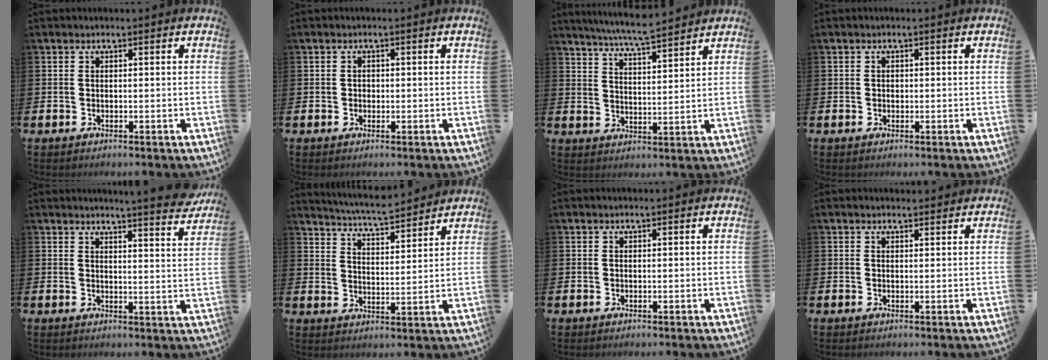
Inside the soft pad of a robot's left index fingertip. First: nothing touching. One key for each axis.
{"total": 0.8, "fx": 0.0, "fy": 0.8, "fz": 0.3, "tx": 0.004, "ty": 0.004, "tz": -0.004}
{"total": 6.7, "fx": 6.4, "fy": -0.1, "fz": 1.8, "tx": -0.047, "ty": -0.037, "tz": 0.113}
{"total": 0.6, "fx": 0.0, "fy": 0.5, "fz": 0.2, "tx": -0.002, "ty": 0.005, "tz": -0.001}
{"total": 5.3, "fx": 5.1, "fy": -0.8, "fz": 1.3, "tx": -0.016, "ty": -0.036, "tz": 0.085}
{"total": 6.1, "fx": 6.0, "fy": 0.3, "fz": 1.1, "tx": -0.035, "ty": -0.038, "tz": 0.104}
{"total": 0.0}
{"total": 1.1, "fx": 1.1, "fy": 0.2, "fz": 0.2, "tx": 0.007, "ty": -0.001, "tz": 0.017}